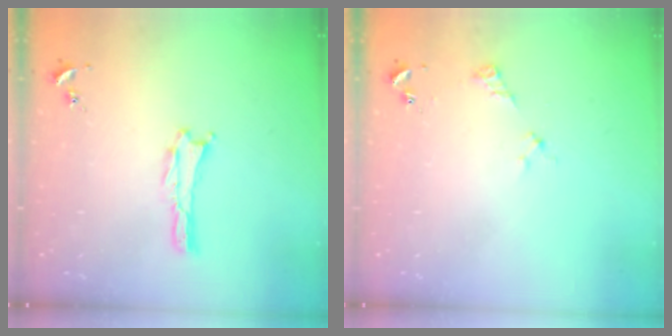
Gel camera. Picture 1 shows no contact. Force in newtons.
{"total": 2.5, "press": 2.5, "slide": 0.3}